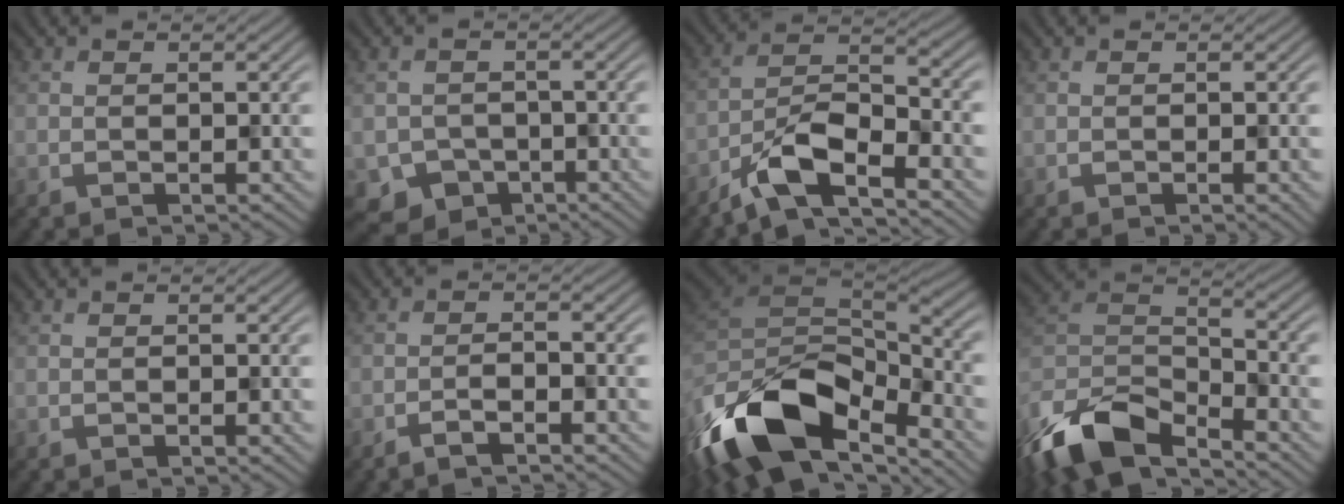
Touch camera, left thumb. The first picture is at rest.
{"total": 4.7, "force": [-2.8, 3.7, 0.7], "torque": [-0.014, -0.017, -0.043]}
{"total": 8.2, "force": [-5.2, 2.9, 5.7], "torque": [-0.102, -0.005, -0.107]}
{"total": 1.4, "force": [-0.6, 0.3, 1.2], "torque": [-0.022, 0.003, -0.008]}
{"total": 0.7, "force": [-0.3, 0.2, 0.6], "torque": [-0.011, 0.001, -0.004]}
{"total": 2.2, "force": [-1.8, 0.3, 1.2], "torque": [-0.022, 0.004, -0.035]}
{"total": 16.5, "force": [-8.3, 8.6, 11.4], "torque": [-0.267, -0.045, -0.123]}
{"total": 12.7, "force": [-8.8, 5.4, 7.3], "torque": [-0.173, -0.021, -0.162]}